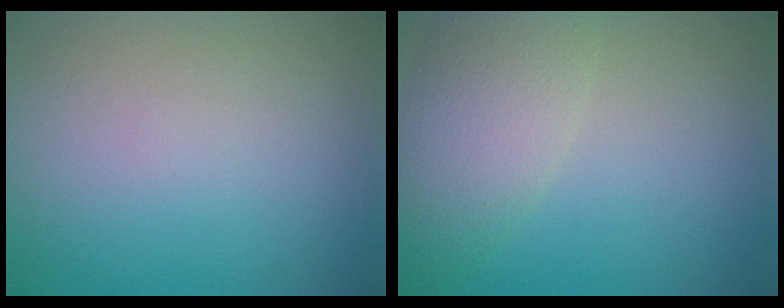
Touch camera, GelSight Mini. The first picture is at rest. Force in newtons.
{"total": 5.7, "press": 5.7, "slide": 0.4}